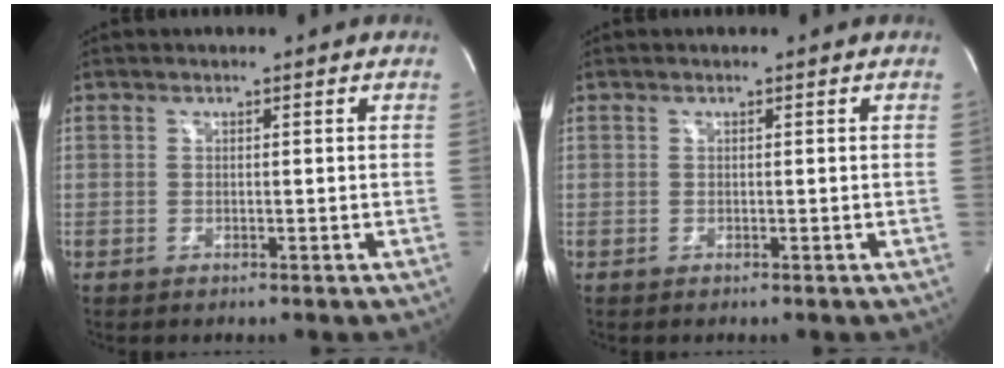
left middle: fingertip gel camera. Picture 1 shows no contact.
{"total": 0.0}